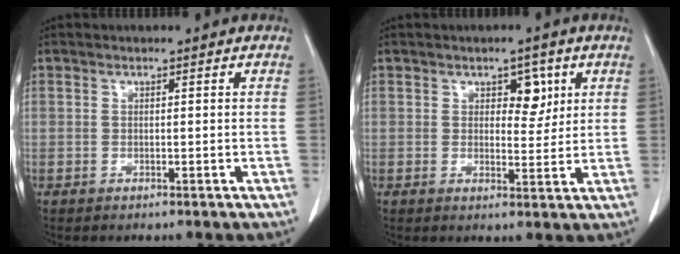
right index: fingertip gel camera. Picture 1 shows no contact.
{"total": 4.0, "force": [1.7, 2.2, 2.8], "torque": [-0.032, 0.003, 0.025]}